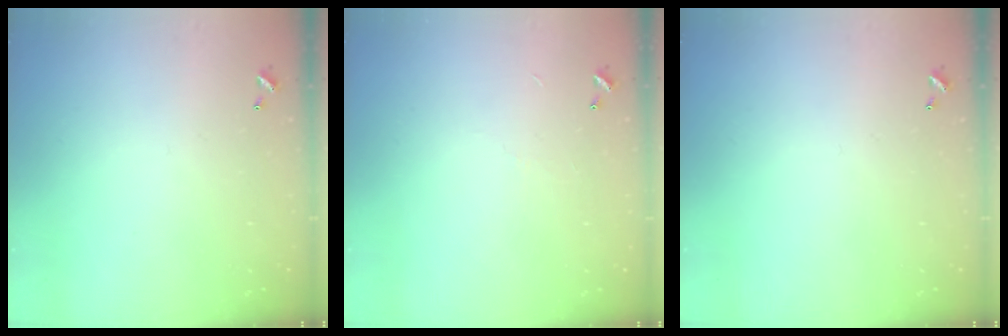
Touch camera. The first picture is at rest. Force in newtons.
{"total": 4.2, "press": 4.2, "slide": 0.4}
{"total": 0.0}